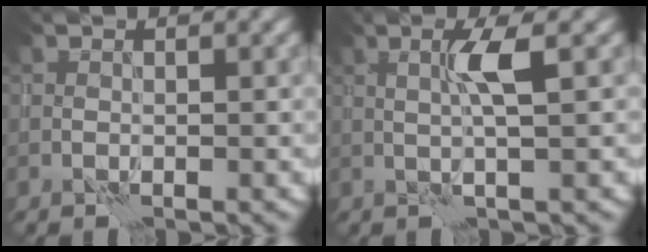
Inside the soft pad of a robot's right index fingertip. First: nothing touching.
{"total": 2.6, "force": [0.8, 0.0, 2.5], "torque": [-0.046, 0.005, 0.014]}